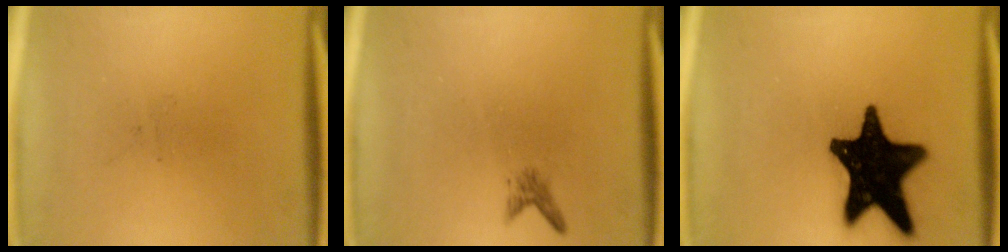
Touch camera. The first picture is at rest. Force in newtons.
{"total": 1.1}
{"total": 19.6}